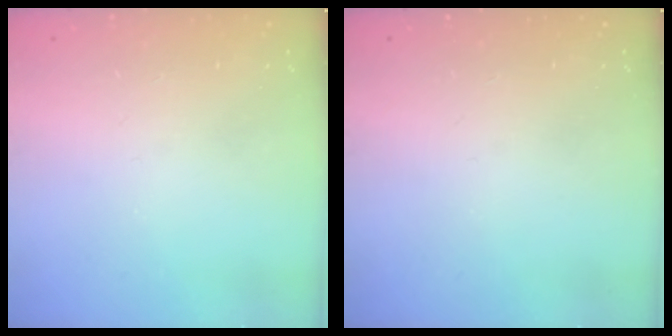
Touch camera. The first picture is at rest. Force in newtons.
{"total": 0.0}